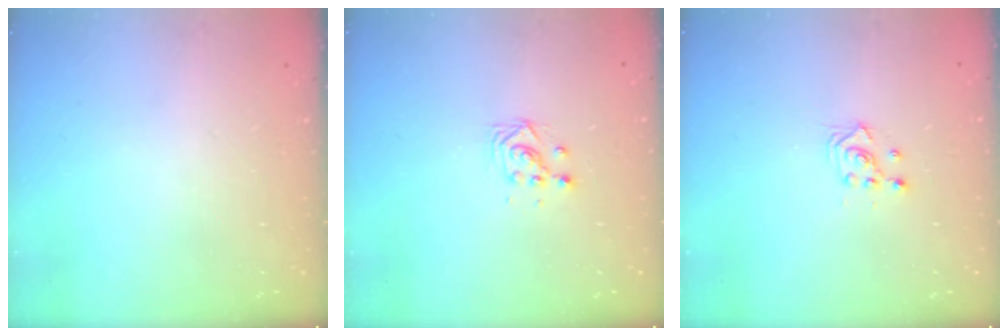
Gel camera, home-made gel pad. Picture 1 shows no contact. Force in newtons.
{"total": 3.2, "press": 3.2, "slide": 0.2}
{"total": 2.9, "press": 2.9, "slide": 0.2}